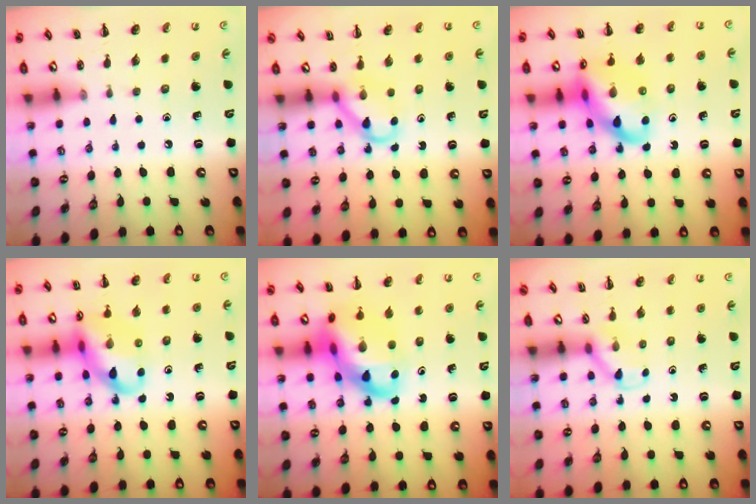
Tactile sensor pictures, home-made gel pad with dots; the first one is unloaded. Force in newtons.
{"total": 3.8, "press": 3.6, "slide": 1.0}
{"total": 15.9, "press": 15.6, "slide": 2.9}
{"total": 15.8, "press": 15.5, "slide": 2.8}
{"total": 15.2, "press": 14.7, "slide": 3.8}
{"total": 4.0, "press": 3.8, "slide": 1.2}